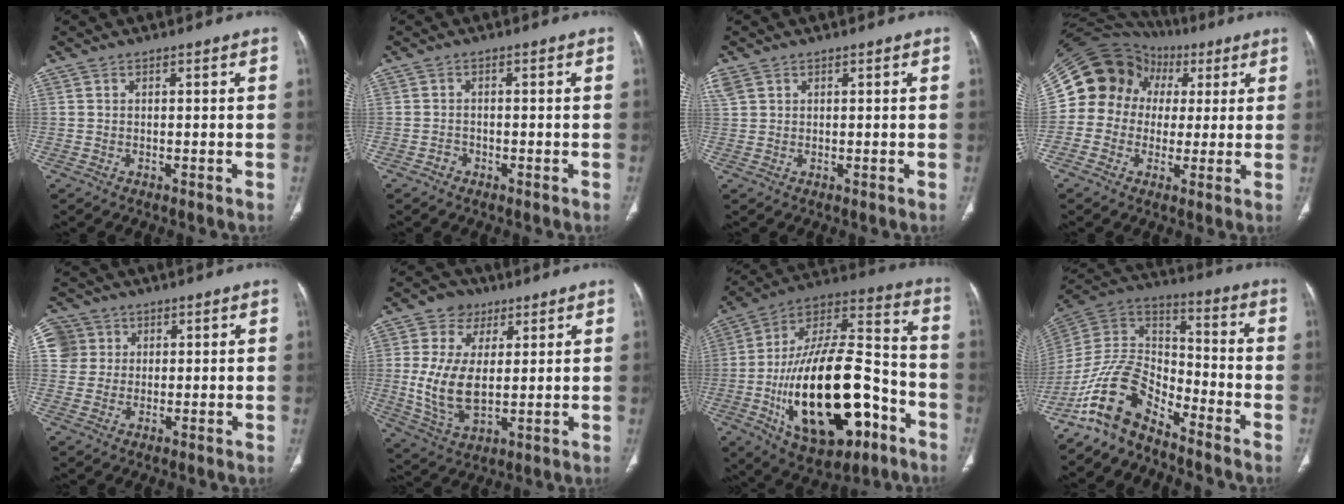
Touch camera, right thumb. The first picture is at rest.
{"total": 1.3, "force": [-0.8, 1.0, 0.1], "torque": [0.005, 0.007, -0.017]}
{"total": 2.9, "force": [1.6, 2.0, 1.2], "torque": [-0.035, 0.011, 0.043]}
{"total": 16.1, "force": [3.3, 14.6, 6.0], "torque": [-0.082, 0.044, 0.060]}
{"total": 5.8, "force": [1.8, 5.5, 0.7], "torque": [0.006, 0.005, 0.036]}
{"total": 13.5, "force": [2.3, 8.9, 9.8], "torque": [-0.177, -0.010, 0.044]}
{"total": 30.8, "force": [-10.1, 14.7, 25.1], "torque": [-0.442, 0.045, -0.150]}
{"total": 12.5, "force": [-9.5, 5.6, 5.9], "torque": [-0.101, 0.092, -0.193]}